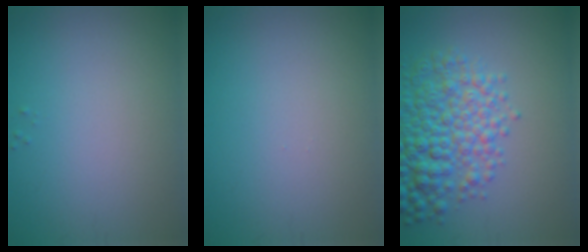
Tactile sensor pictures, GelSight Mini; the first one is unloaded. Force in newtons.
{"total": 0.0}
{"total": 7.0, "press": 7.0, "slide": 0.2}